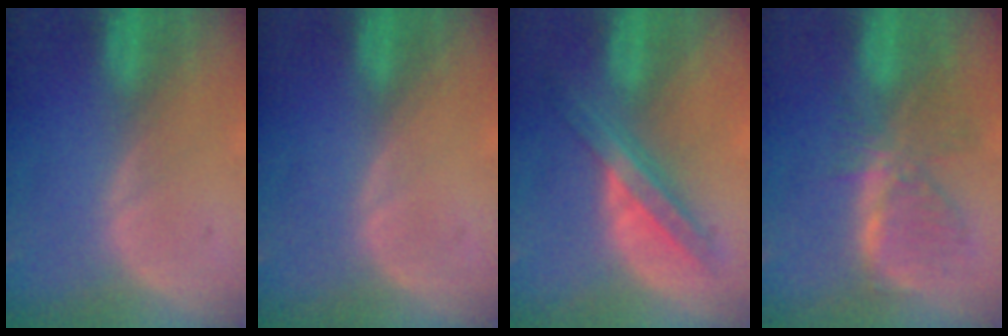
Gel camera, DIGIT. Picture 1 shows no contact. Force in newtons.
{"total": 0.0}
{"total": 7.1, "press": 6.0, "slide": 3.8}
{"total": 7.7, "press": 6.9, "slide": 3.4}